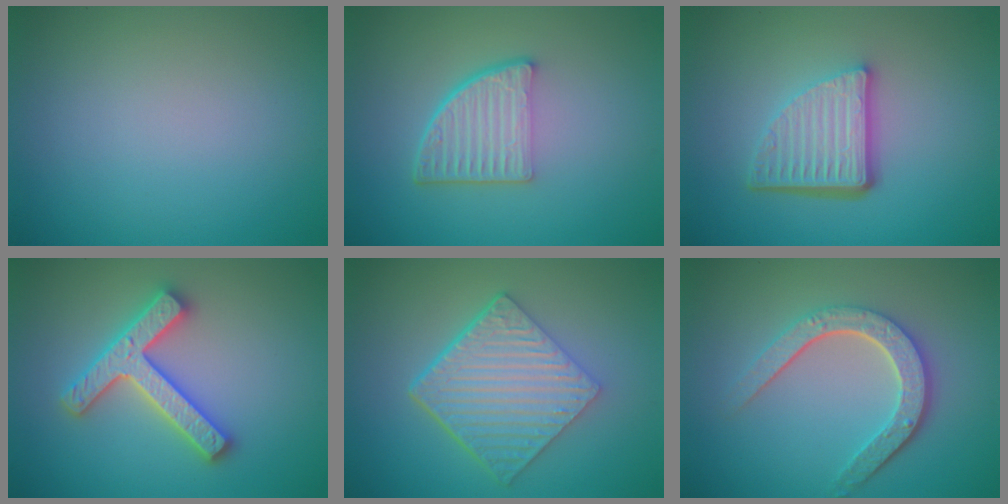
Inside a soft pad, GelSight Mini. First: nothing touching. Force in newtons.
{"total": 4.9, "press": 3.4, "slide": 3.6}
{"total": 5.7, "press": 3.8, "slide": 4.2}
{"total": 4.7, "press": 4.7, "slide": 0.8}
{"total": 7.1, "press": 4.7, "slide": 5.3}
{"total": 4.7, "press": 3.5, "slide": 3.1}